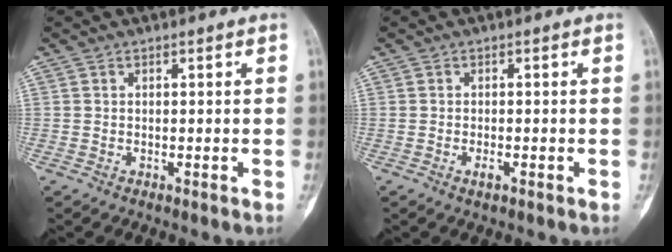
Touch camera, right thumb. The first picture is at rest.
{"total": 1.4, "force": [-0.6, 0.6, 1.1], "torque": [-0.017, 0.003, -0.010]}